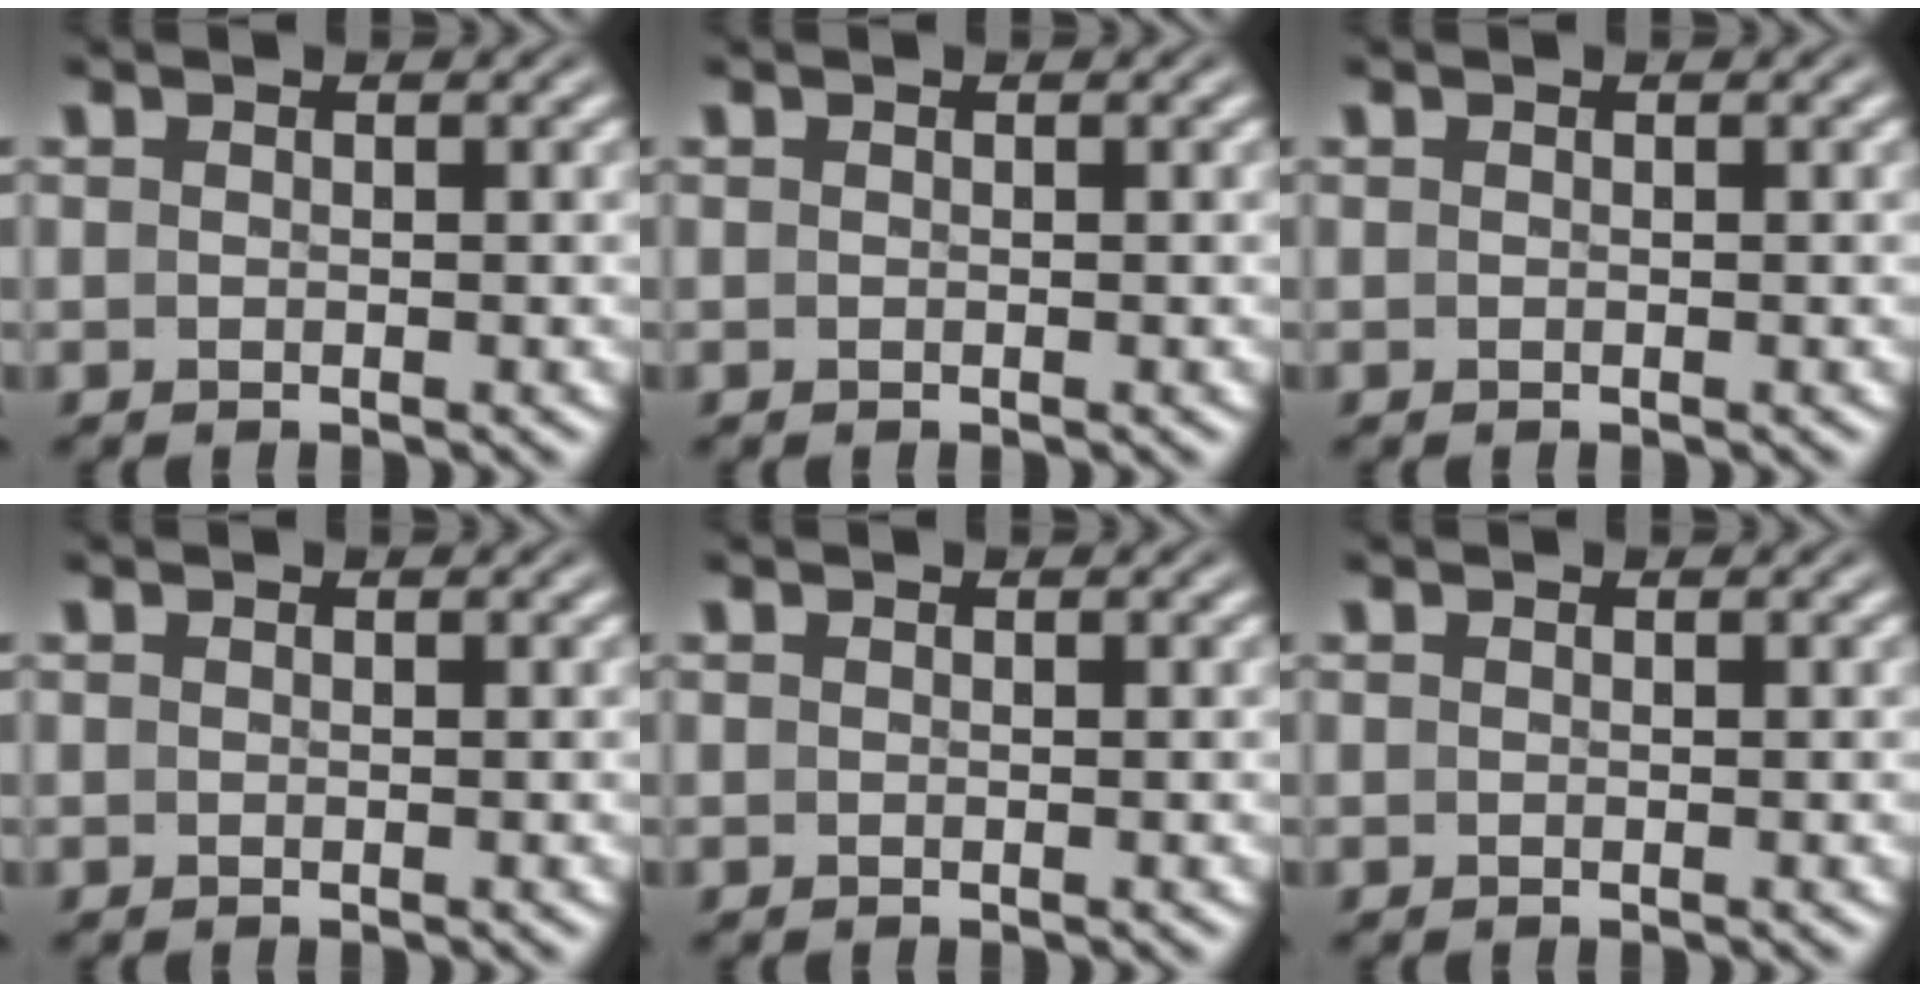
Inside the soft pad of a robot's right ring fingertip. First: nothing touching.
{"total": 0.0}
{"total": 0.0}
{"total": 0.0}
{"total": 0.0}
{"total": 0.0}